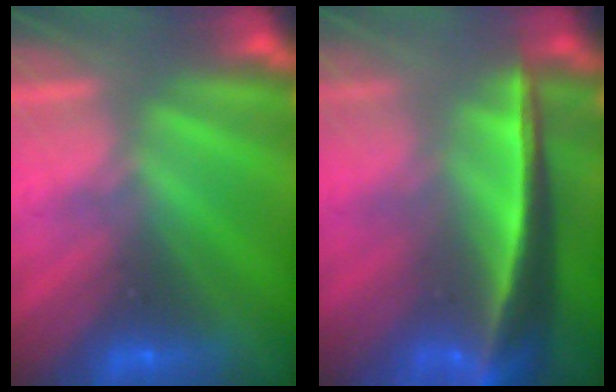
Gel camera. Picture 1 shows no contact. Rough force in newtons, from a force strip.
{"total": 5.9}